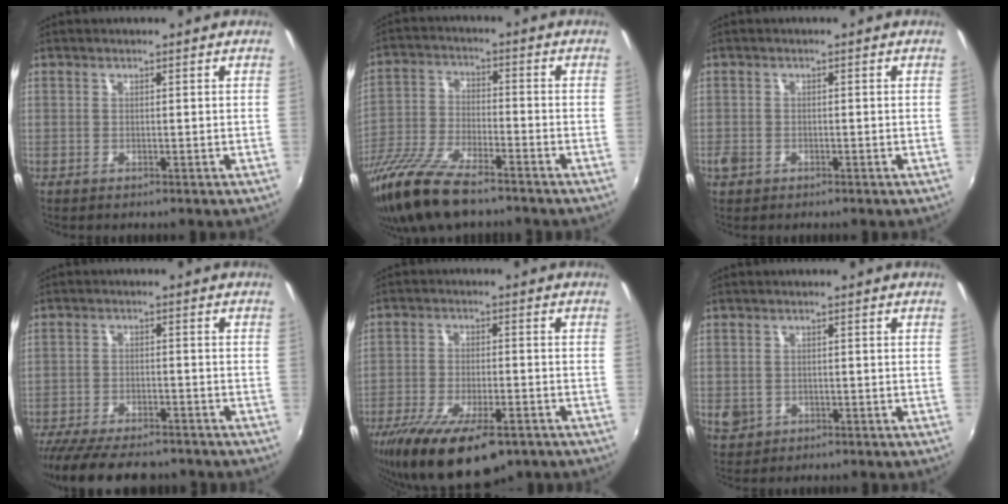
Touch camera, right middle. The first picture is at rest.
{"total": 17.1, "force": [-13.0, 4.4, 10.2], "torque": [-0.218, -0.040, -0.243]}
{"total": 2.3, "force": [-1.4, 1.6, 0.9], "torque": [-0.020, -0.002, -0.026]}
{"total": 15.6, "force": [-12.9, 4.6, 7.3], "torque": [-0.155, -0.033, -0.201]}
{"total": 16.7, "force": [-11.3, 5.8, 10.9], "torque": [-0.220, -0.045, -0.182]}
{"total": 3.5, "force": [-0.9, 3.1, 1.3], "torque": [-0.028, -0.002, -0.010]}